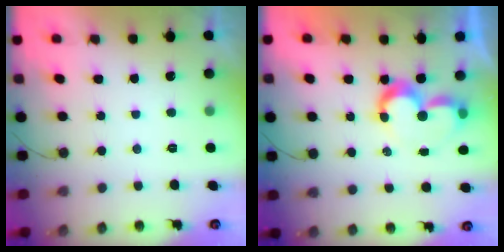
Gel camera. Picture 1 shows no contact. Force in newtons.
{"total": 8.6, "press": 8.5, "slide": 0.8}